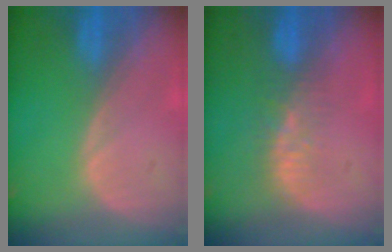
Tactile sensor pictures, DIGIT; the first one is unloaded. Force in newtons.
{"total": 4.6, "press": 4.0, "slide": 2.4}